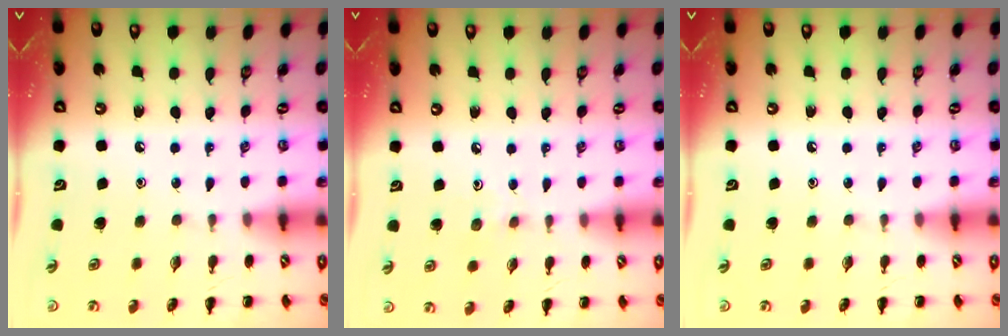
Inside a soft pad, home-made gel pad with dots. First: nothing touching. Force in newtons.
{"total": 3.1, "press": 2.9, "slide": 1.2}
{"total": 0.0}